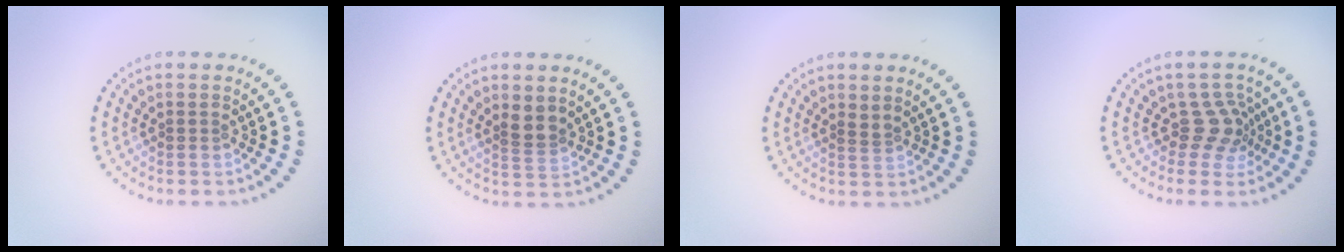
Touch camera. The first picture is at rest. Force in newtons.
{"total": 2.1, "press": 1.6, "slide": 1.3}
{"total": 0.7, "press": 0.4, "slide": 0.6}
{"total": 2.7, "press": 2.0, "slide": 1.8}